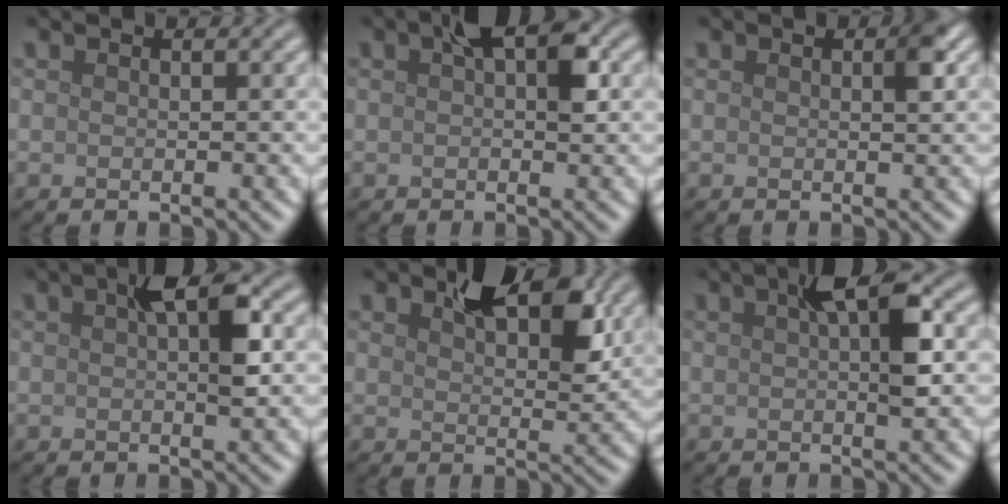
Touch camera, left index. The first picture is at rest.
{"total": 3.5, "force": [1.1, 1.4, 3.0], "torque": [-0.039, 0.012, 0.014]}
{"total": 1.6, "force": [0.5, 0.4, 1.5], "torque": [-0.020, 0.000, 0.008]}
{"total": 4.1, "force": [1.0, 1.1, 3.8], "torque": [-0.062, 0.012, 0.011]}
{"total": 5.9, "force": [3.1, 2.8, 4.1], "torque": [-0.063, -0.003, 0.045]}
{"total": 4.6, "force": [1.1, 1.0, 4.4], "torque": [-0.071, 0.012, 0.013]}